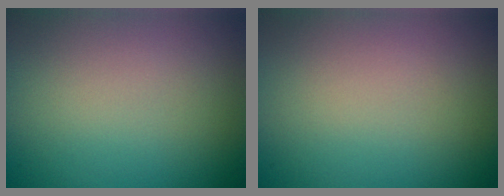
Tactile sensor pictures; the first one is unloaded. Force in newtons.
{"total": 0.0}